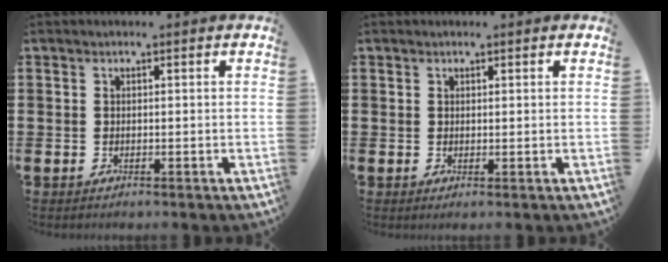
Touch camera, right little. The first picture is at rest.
{"total": 0.0}